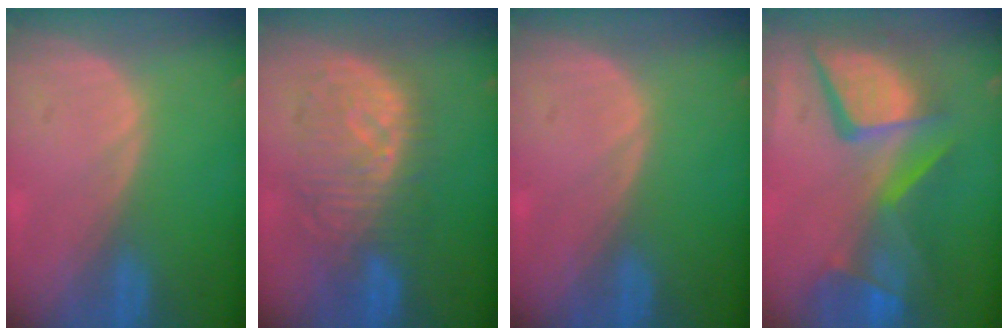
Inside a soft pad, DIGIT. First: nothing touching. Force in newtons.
{"total": 9.2, "press": 8.9, "slide": 2.4}
{"total": 0.0}
{"total": 13.1, "press": 10.8, "slide": 7.5}